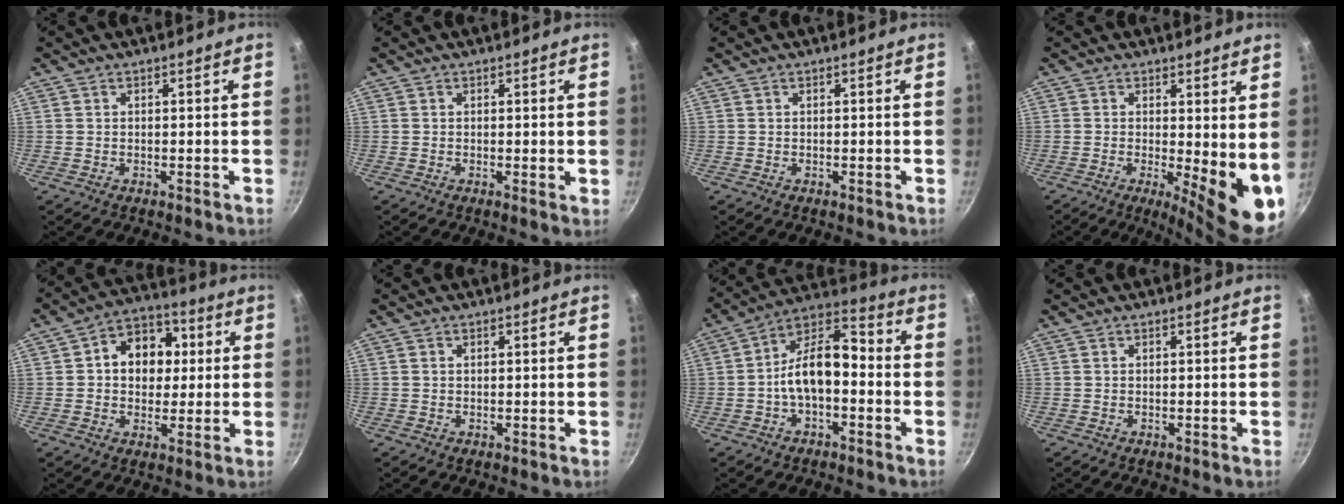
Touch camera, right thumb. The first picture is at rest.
{"total": 0.9, "force": [0.2, 0.3, 0.8], "torque": [-0.011, -0.005, 0.001]}
{"total": 0.0}
{"total": 10.8, "force": [-0.2, 3.4, 10.3], "torque": [-0.115, -0.020, 0.003]}
{"total": 12.1, "force": [2.0, 9.4, 7.4], "torque": [-0.064, 0.014, 0.017]}
{"total": 0.6, "force": [0.2, 0.5, 0.3], "torque": [-0.005, 0.003, 0.003]}
{"total": 12.4, "force": [-2.3, 6.8, 10.1], "torque": [-0.152, 0.057, -0.052]}
{"total": 0.0}